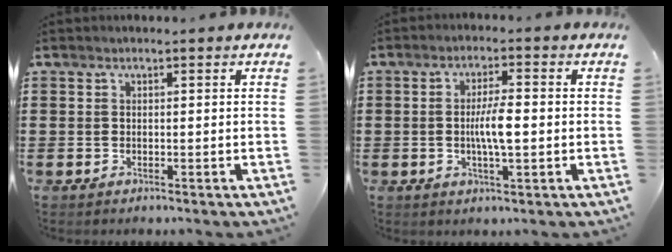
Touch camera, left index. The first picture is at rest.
{"total": 5.3, "force": [-0.5, 1.2, 5.1], "torque": [-0.099, 0.001, -0.013]}